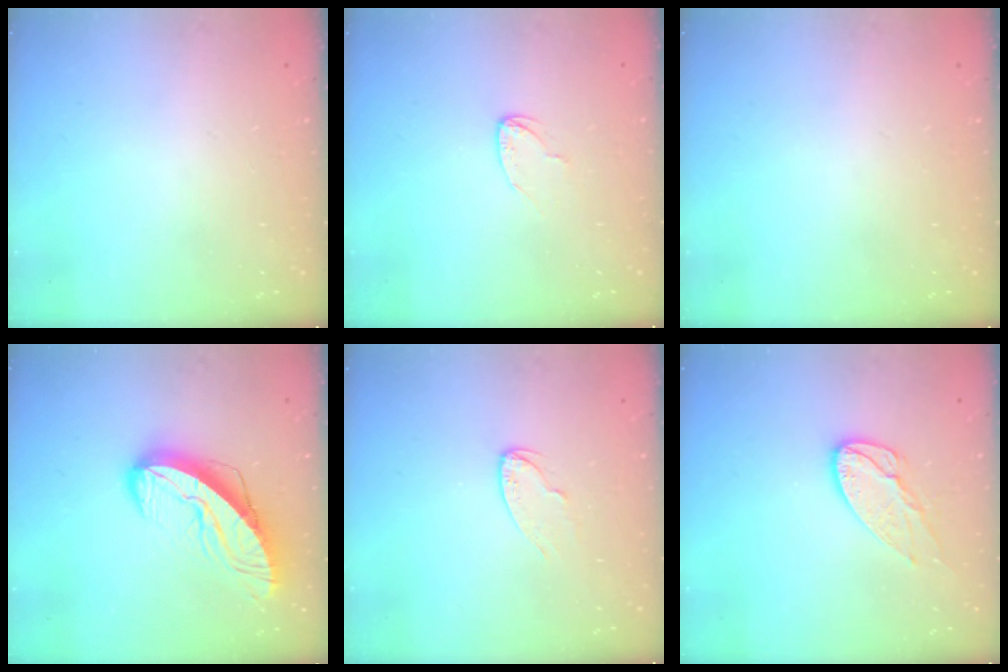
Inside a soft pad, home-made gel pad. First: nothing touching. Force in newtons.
{"total": 3.6, "press": 3.6, "slide": 0.2}
{"total": 0.0}
{"total": 13.2, "press": 13.1, "slide": 1.0}
{"total": 5.4, "press": 5.3, "slide": 0.6}
{"total": 9.8, "press": 9.8, "slide": 0.6}